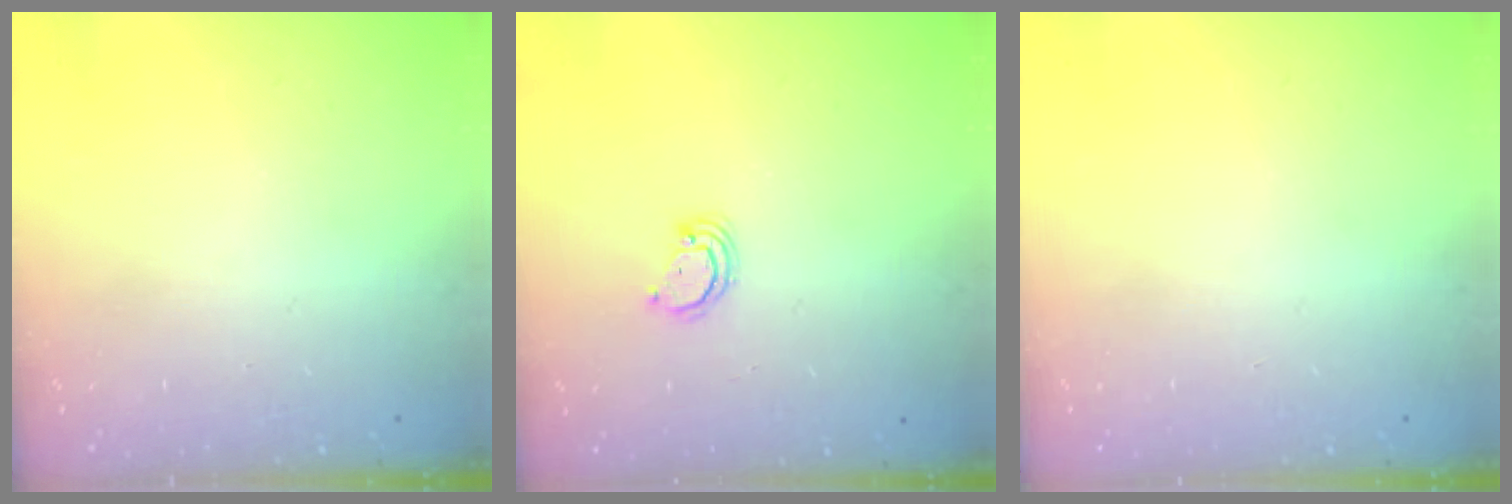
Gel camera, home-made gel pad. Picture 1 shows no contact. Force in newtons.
{"total": 2.9, "press": 2.8, "slide": 0.2}
{"total": 0.0}